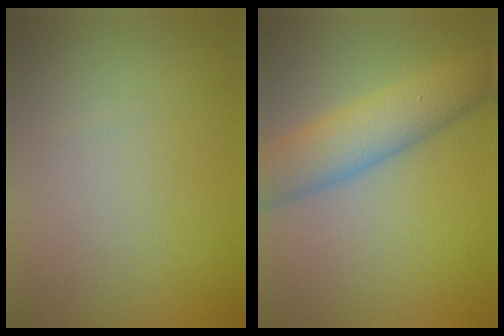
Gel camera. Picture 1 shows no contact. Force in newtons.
{"total": 5.9, "press": 5.9, "slide": 0.2}